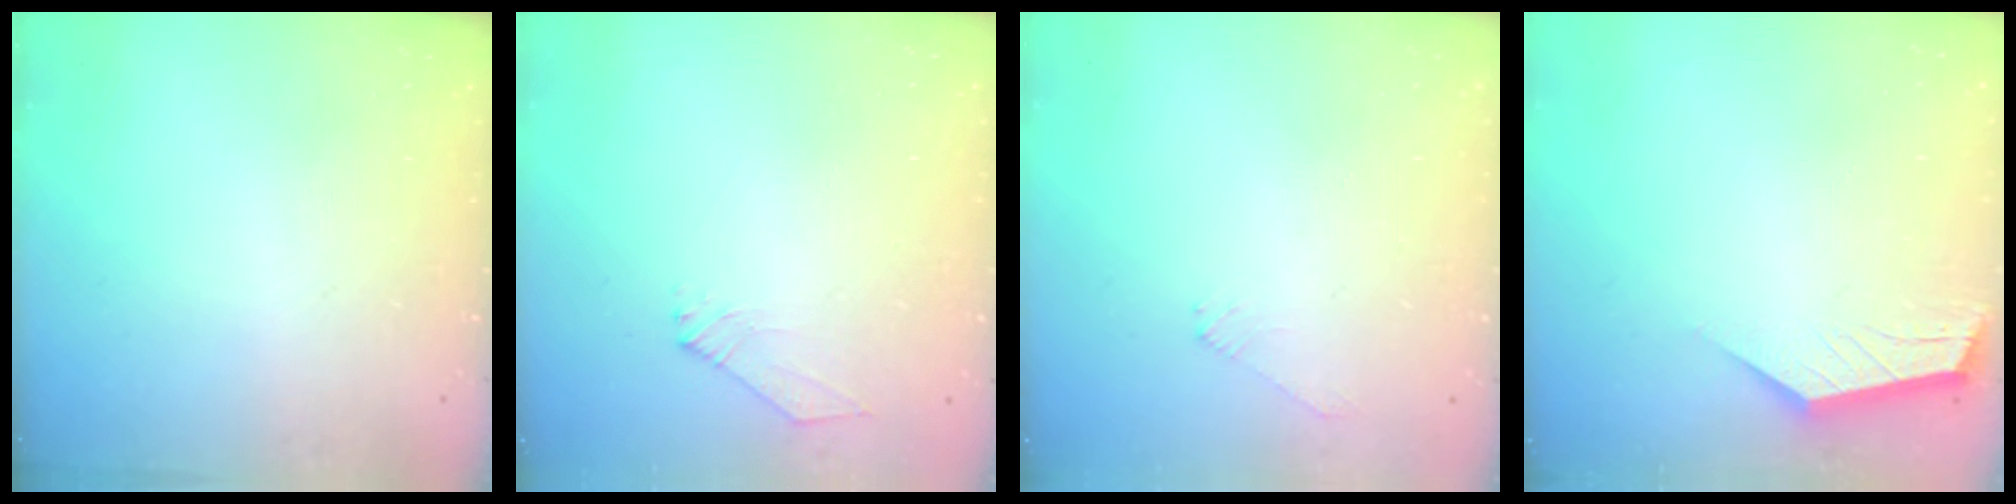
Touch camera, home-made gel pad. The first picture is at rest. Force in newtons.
{"total": 3.2, "press": 3.1, "slide": 0.6}
{"total": 1.7, "press": 1.6, "slide": 0.4}
{"total": 2.8, "press": 2.8, "slide": 0.4}